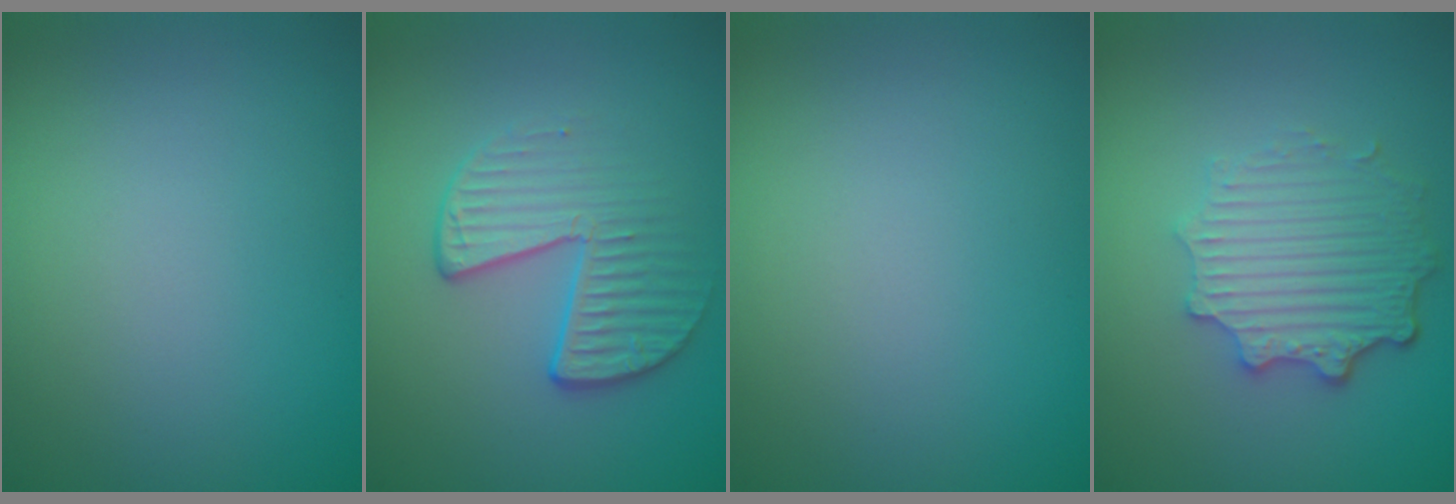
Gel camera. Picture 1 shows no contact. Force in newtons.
{"total": 3.4, "press": 2.8, "slide": 2.0}
{"total": 0.0}
{"total": 4.4, "press": 3.6, "slide": 2.6}